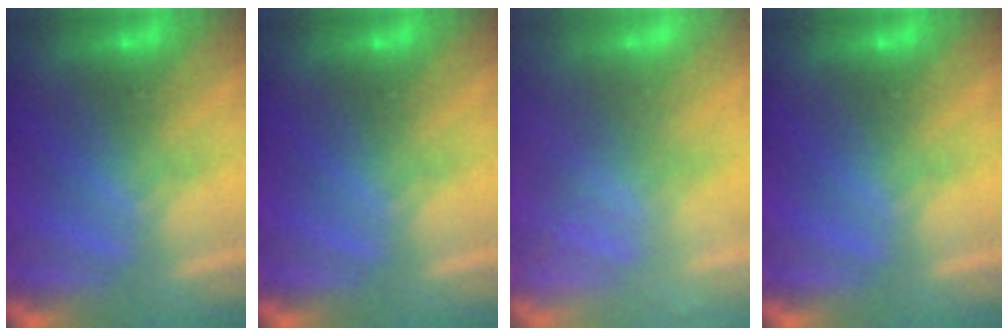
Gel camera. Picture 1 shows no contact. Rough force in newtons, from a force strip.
{"total": 0.0}
{"total": 2.1}
{"total": 0.0}